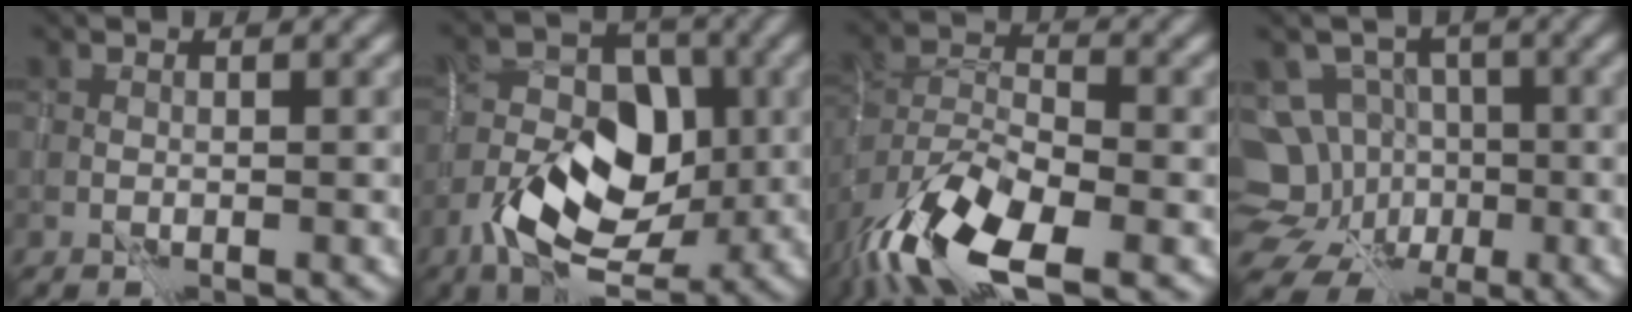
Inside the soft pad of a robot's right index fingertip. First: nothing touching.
{"total": 8.3, "force": [-2.4, 5.0, 6.2], "torque": [-0.103, 0.007, -0.044]}
{"total": 11.0, "force": [-6.5, 4.2, 7.8], "torque": [-0.145, -0.011, -0.125]}
{"total": 8.9, "force": [-2.5, 8.1, 2.6], "torque": [-0.029, -0.011, -0.051]}